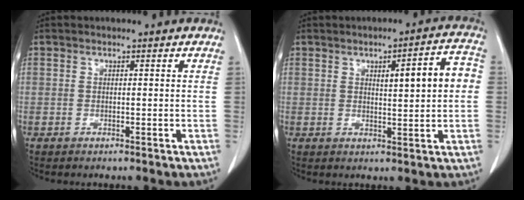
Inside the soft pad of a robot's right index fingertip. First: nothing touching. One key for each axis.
{"total": 7.5, "fx": 1.1, "fy": 1.2, "fz": 7.4, "tx": -0.102, "ty": 0.020, "tz": 0.016}